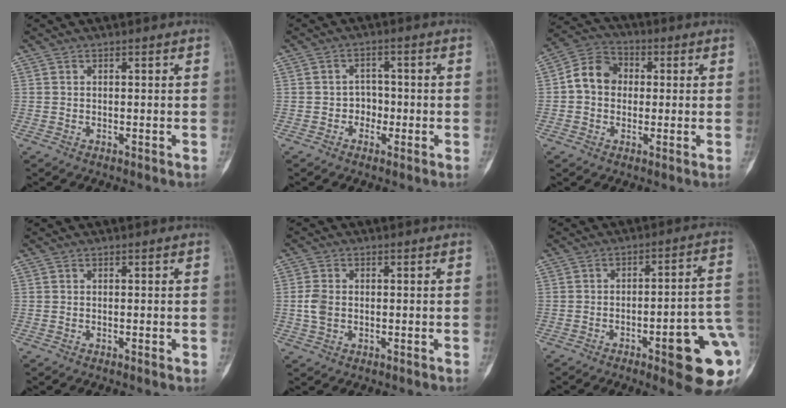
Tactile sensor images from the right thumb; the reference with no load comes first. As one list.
[{"total": 3.0, "force": [-1.1, 2.6, 1.1], "torque": [0.012, 0.013, -0.025]}, {"total": 8.4, "force": [0.4, 7.0, 4.6], "torque": [-0.065, 0.024, -0.007]}, {"total": 0.5, "force": [-0.1, 0.1, 0.5], "torque": [-0.005, -0.001, -0.002]}, {"total": 3.6, "force": [-0.2, 2.6, 2.6], "torque": [-0.059, 0.006, -0.005]}, {"total": 18.3, "force": [-6.0, 4.2, 16.8], "torque": [-0.159, 0.029, -0.065]}]